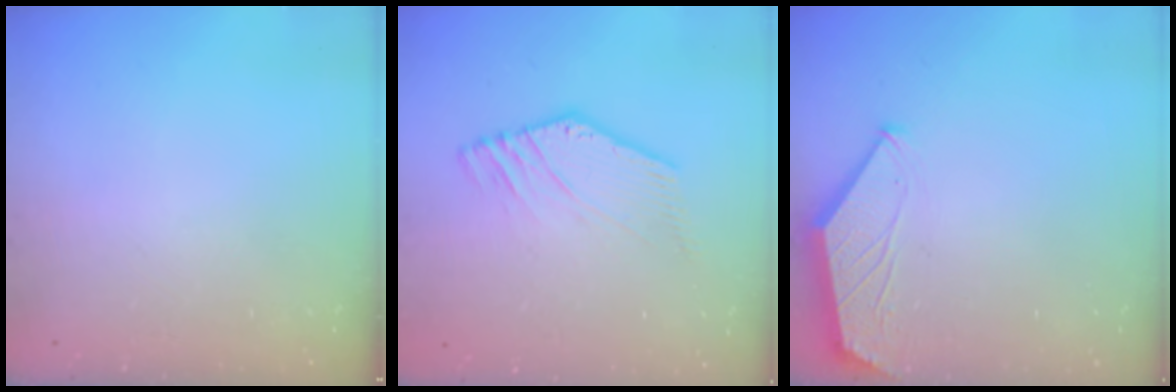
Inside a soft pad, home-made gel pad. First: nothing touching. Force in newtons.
{"total": 1.0, "press": 0.4, "slide": 0.9}
{"total": 1.5, "press": 1.5, "slide": 0.4}